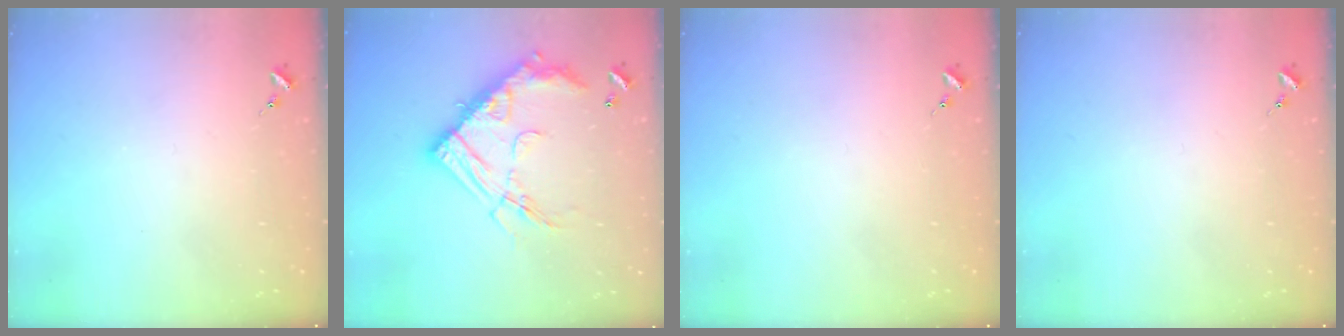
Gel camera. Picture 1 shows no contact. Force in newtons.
{"total": 20.3, "press": 20.2, "slide": 1.9}
{"total": 0.0}
{"total": 0.0}